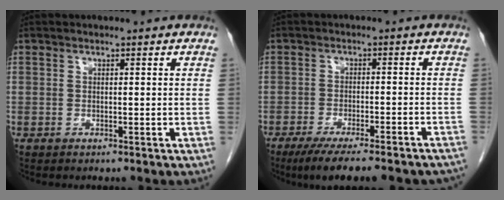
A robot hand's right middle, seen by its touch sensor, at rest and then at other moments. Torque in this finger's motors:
{"motor_torque": [1.09, -1.05, 0.19, 0.09]}